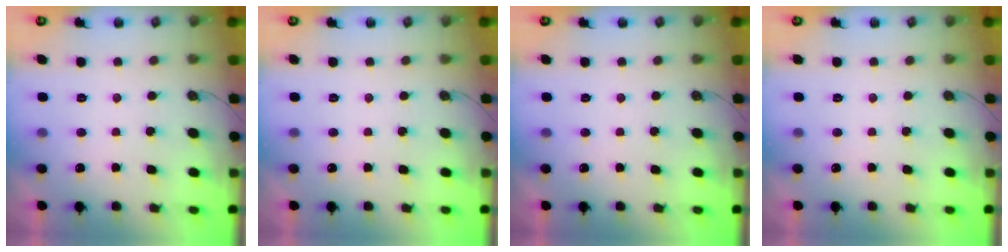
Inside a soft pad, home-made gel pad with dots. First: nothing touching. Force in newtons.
{"total": 0.0}
{"total": 0.0}
{"total": 0.0}